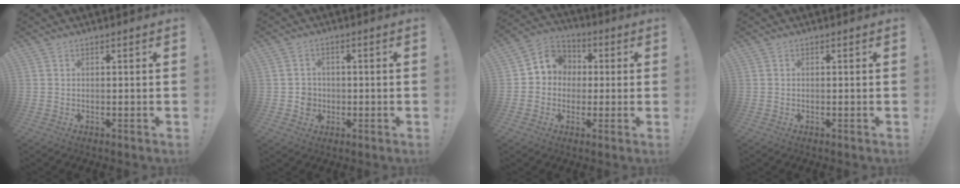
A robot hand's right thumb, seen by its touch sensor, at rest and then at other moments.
{"total": 4.9, "force": [-0.7, 4.6, 1.7], "torque": [-0.024, 0.002, -0.012]}
{"total": 8.3, "force": [0.1, 7.8, 2.9], "torque": [-0.040, 0.012, 0.011]}
{"total": 0.0}